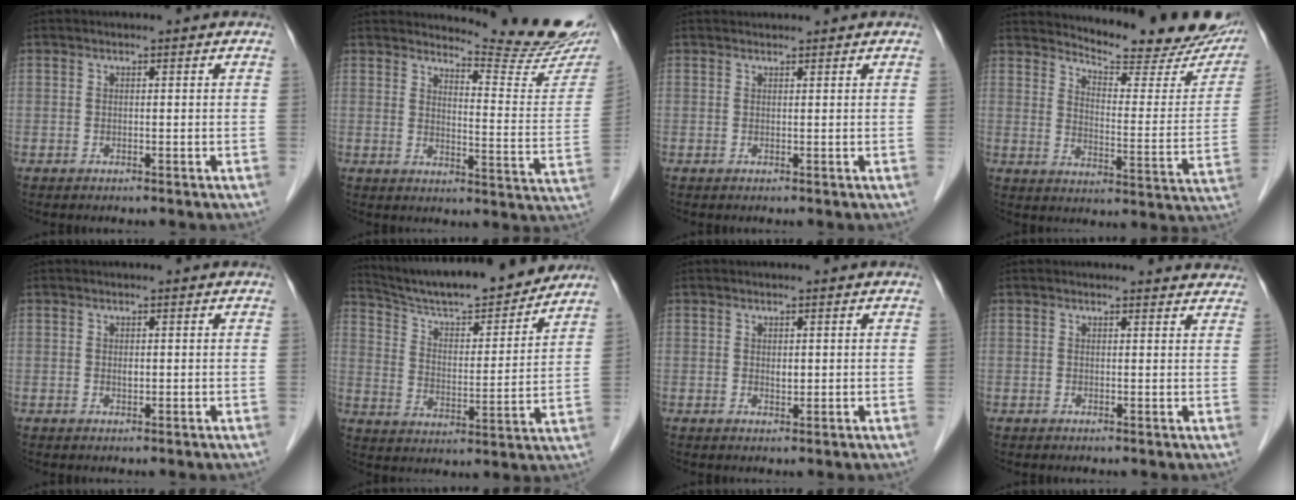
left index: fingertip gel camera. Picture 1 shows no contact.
{"total": 14.3, "force": [13.9, -0.1, 3.5], "torque": [-0.045, -0.103, 0.158]}
{"total": 2.3, "force": [2.2, 0.3, 0.3], "torque": [-0.006, 0.023, 0.033]}
{"total": 20.2, "force": [18.6, 3.9, 7.1], "torque": [-0.086, -0.073, 0.223]}
{"total": 0.6, "force": [0.0, 0.3, 0.5], "torque": [-0.008, -0.004, -0.001]}
{"total": 19.4, "force": [17.8, 2.4, 7.5], "torque": [-0.121, -0.011, 0.267]}
{"total": 0.9, "force": [0.2, 0.6, 0.7], "torque": [-0.011, -0.007, 0.005]}
{"total": 5.1, "force": [4.9, 1.1, 0.4], "torque": [0.009, -0.007, 0.033]}